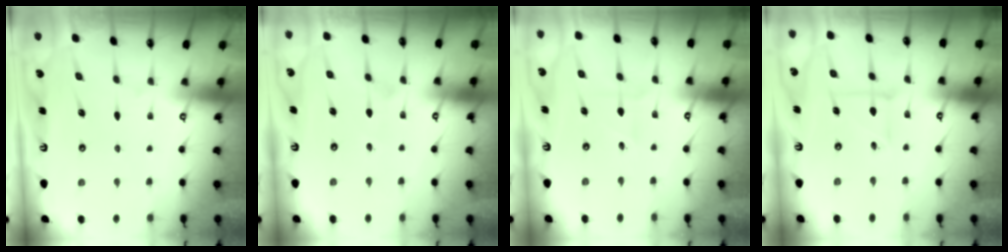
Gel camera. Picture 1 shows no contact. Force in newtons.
{"total": 2.7, "press": 2.6, "slide": 0.2}
{"total": 1.6, "press": 1.3, "slide": 0.9}
{"total": 3.3, "press": 3.2, "slide": 0.3}